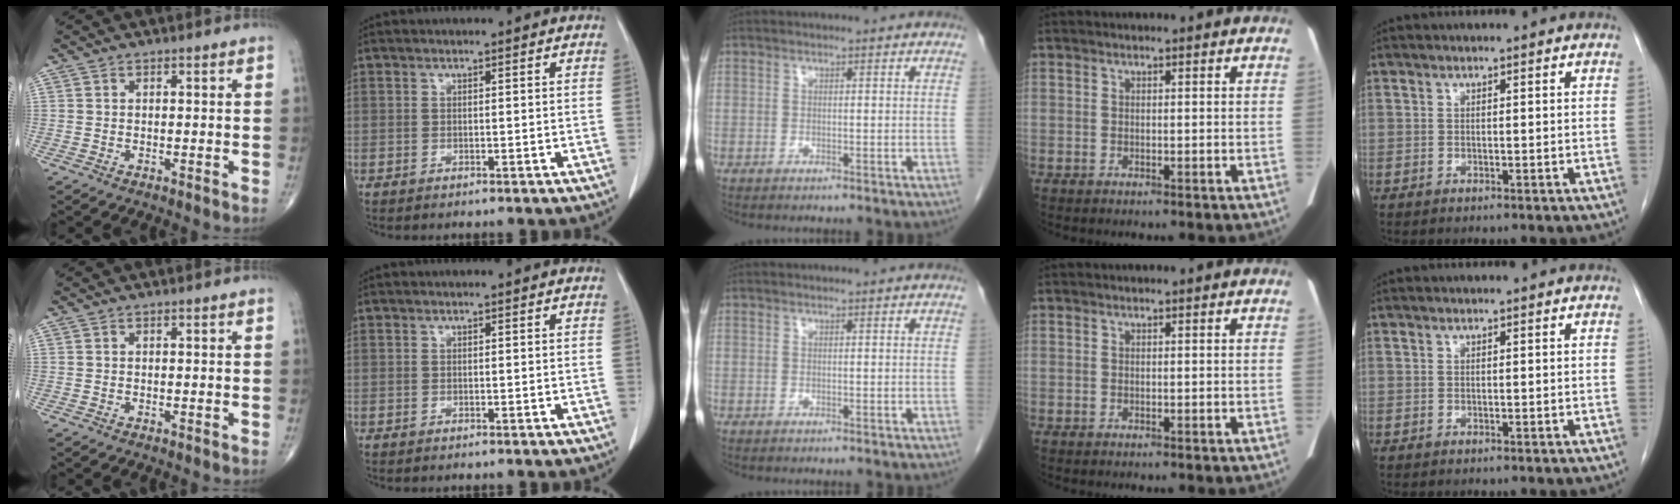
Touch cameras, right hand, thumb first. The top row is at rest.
{}